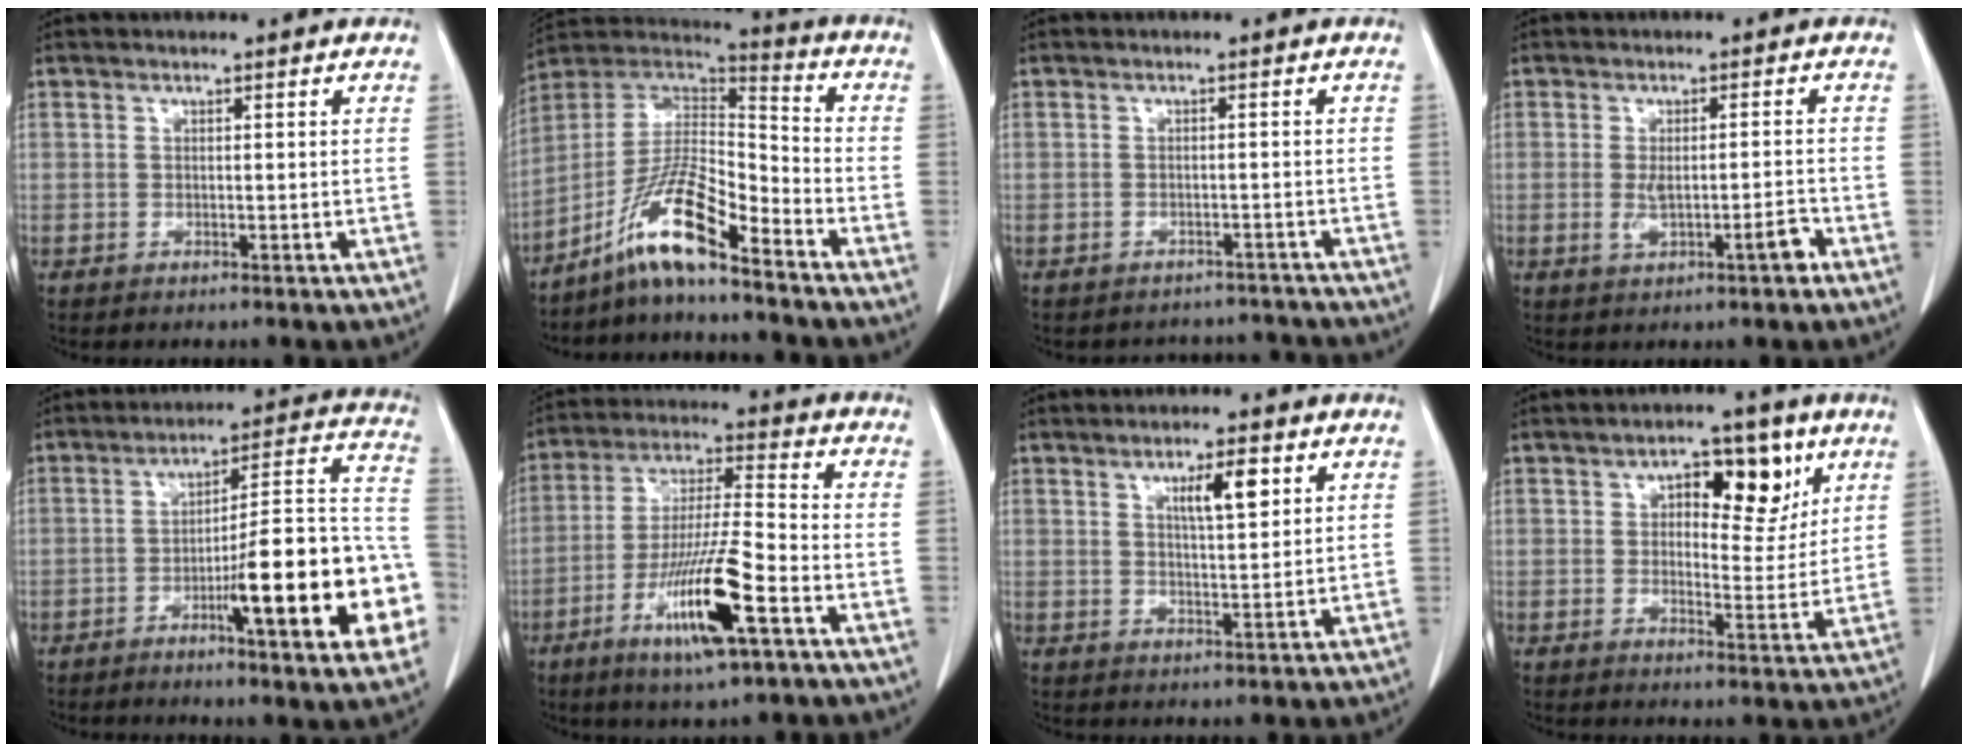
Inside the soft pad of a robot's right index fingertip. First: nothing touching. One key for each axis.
{"total": 13.1, "fx": -9.3, "fy": 1.2, "fz": 9.1, "tx": -0.167, "ty": 0.012, "tz": -0.170}
{"total": 6.4, "fx": -6.0, "fy": 2.2, "fz": -0.2, "tx": 0.006, "ty": 0.020, "tz": -0.062}
{"total": 3.9, "fx": -1.3, "fy": 0.9, "fz": 3.5, "tx": -0.059, "ty": 0.002, "tz": -0.016}
{"total": 20.0, "fx": -6.7, "fy": 2.4, "fz": 18.6, "tx": -0.199, "ty": 0.024, "tz": -0.093}
{"total": 14.3, "fx": -6.4, "fy": 1.1, "fz": 12.7, "tx": -0.246, "ty": -0.019, "tz": -0.114}
{"total": 5.5, "fx": 2.5, "fy": 1.0, "fz": 4.8, "tx": -0.081, "ty": 0.001, "tz": 0.042}
{"total": 8.8, "fx": 3.9, "fy": 4.0, "fz": 6.8, "tx": -0.086, "ty": 0.013, "tz": 0.056}